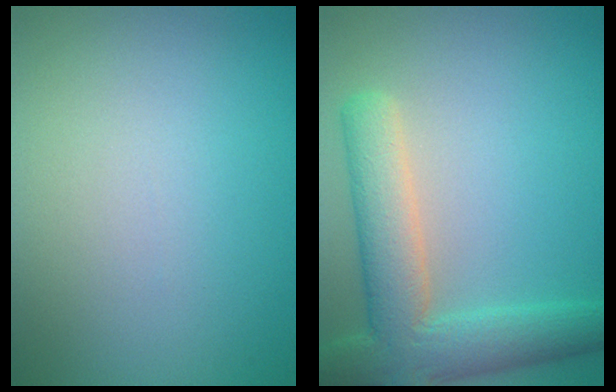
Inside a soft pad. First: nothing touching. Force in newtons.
{"total": 6.9, "press": 6.9, "slide": 0.4}